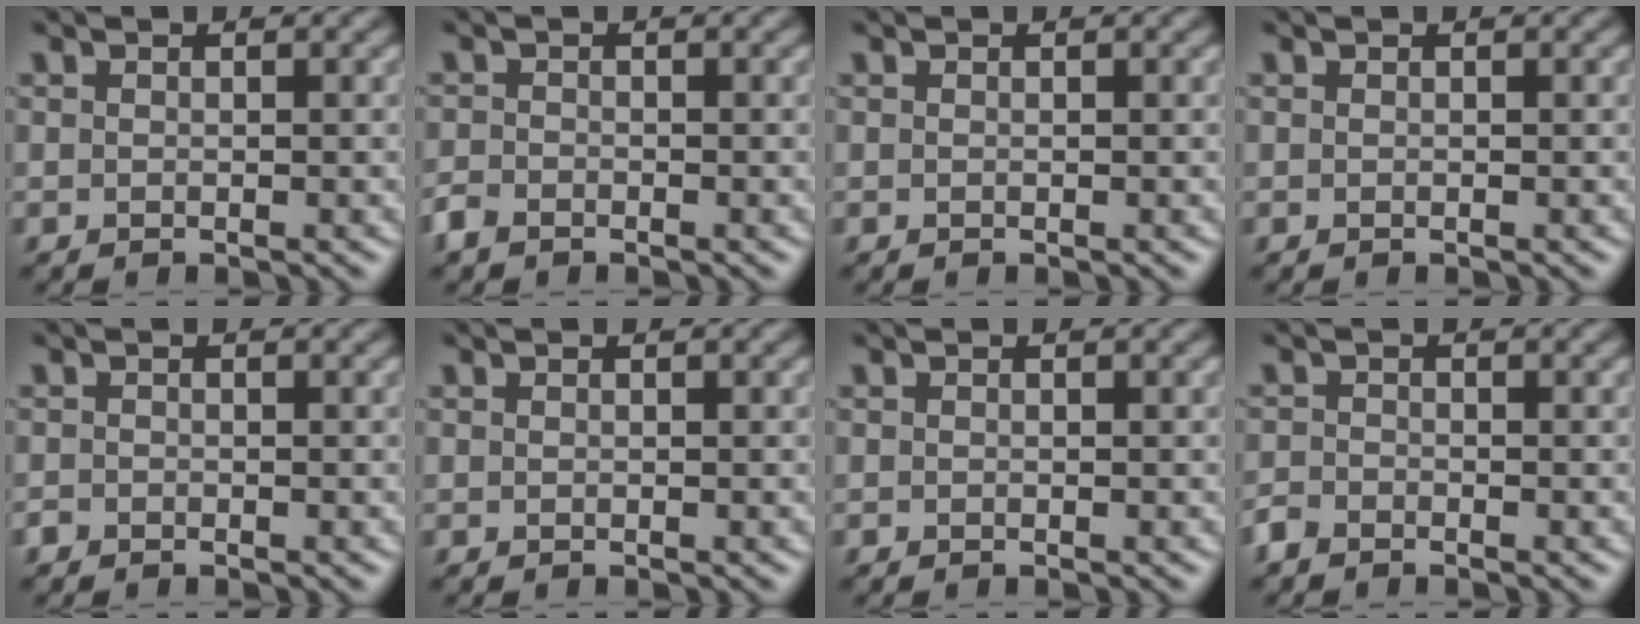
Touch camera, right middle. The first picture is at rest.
{"total": 1.5, "force": [-1.1, 0.8, 0.5], "torque": [-0.009, -0.001, -0.028]}
{"total": 0.0}
{"total": 0.0}
{"total": 0.5, "force": [-0.4, 0.3, 0.0], "torque": [0.002, -0.004, -0.008]}
{"total": 0.0}
{"total": 0.0}
{"total": 1.3, "force": [-1.1, 0.6, 0.3], "torque": [-0.003, 0.001, -0.027]}